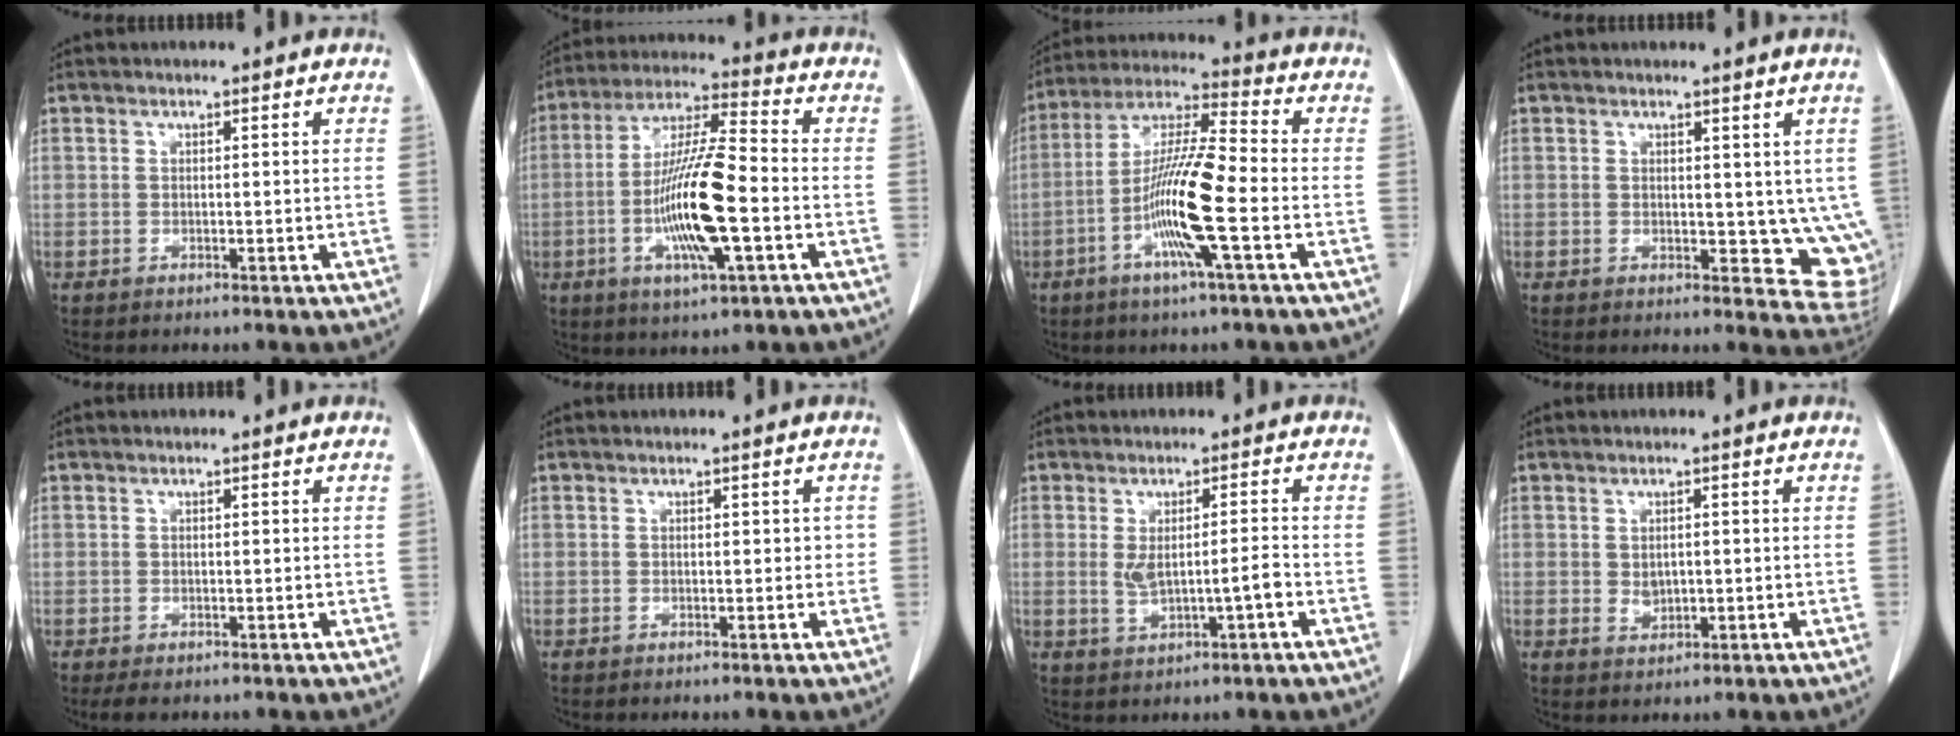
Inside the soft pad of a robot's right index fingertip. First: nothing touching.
{"total": 14.6, "force": [-3.5, 1.6, 14.1], "torque": [-0.271, -0.006, -0.065]}
{"total": 13.0, "force": [-3.9, 0.1, 12.4], "torque": [-0.244, -0.003, -0.083]}
{"total": 7.3, "force": [1.4, 4.2, 5.9], "torque": [-0.044, -0.016, 0.023]}
{"total": 1.6, "force": [-1.1, 0.8, 0.9], "torque": [-0.015, -0.002, -0.012]}
{"total": 1.2, "force": [0.0, 0.9, 0.8], "torque": [-0.008, 0.010, 0.000]}
{"total": 4.5, "force": [-0.7, 0.7, 4.4], "torque": [-0.081, 0.004, -0.001]}
{"total": 2.2, "force": [0.0, 1.6, 1.5], "torque": [-0.024, -0.003, 0.008]}